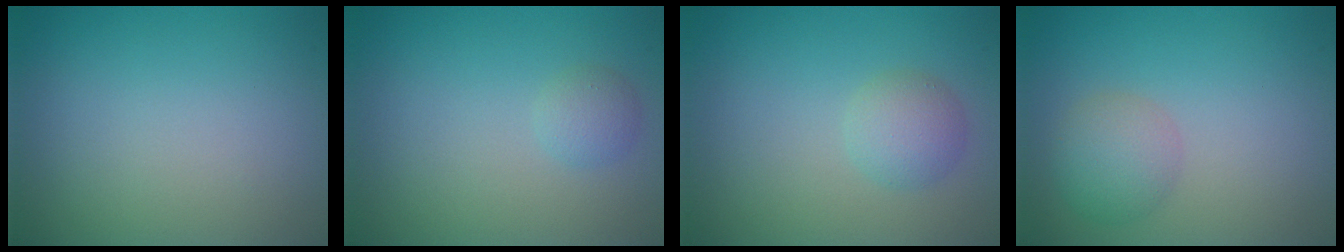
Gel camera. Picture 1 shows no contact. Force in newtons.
{"total": 1.3, "press": 1.3, "slide": 0.1}
{"total": 2.2, "press": 2.2, "slide": 0.2}
{"total": 2.8, "press": 2.8, "slide": 0.1}